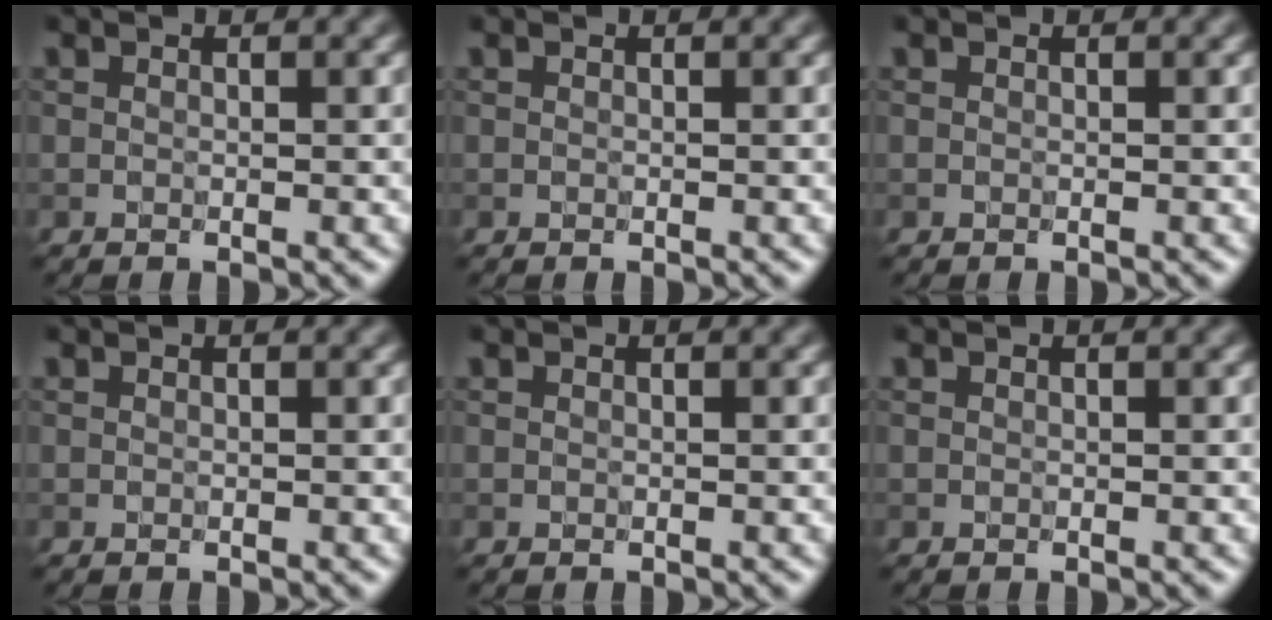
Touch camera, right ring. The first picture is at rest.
{"total": 0.0}
{"total": 0.0}
{"total": 0.0}
{"total": 0.0}
{"total": 0.0}